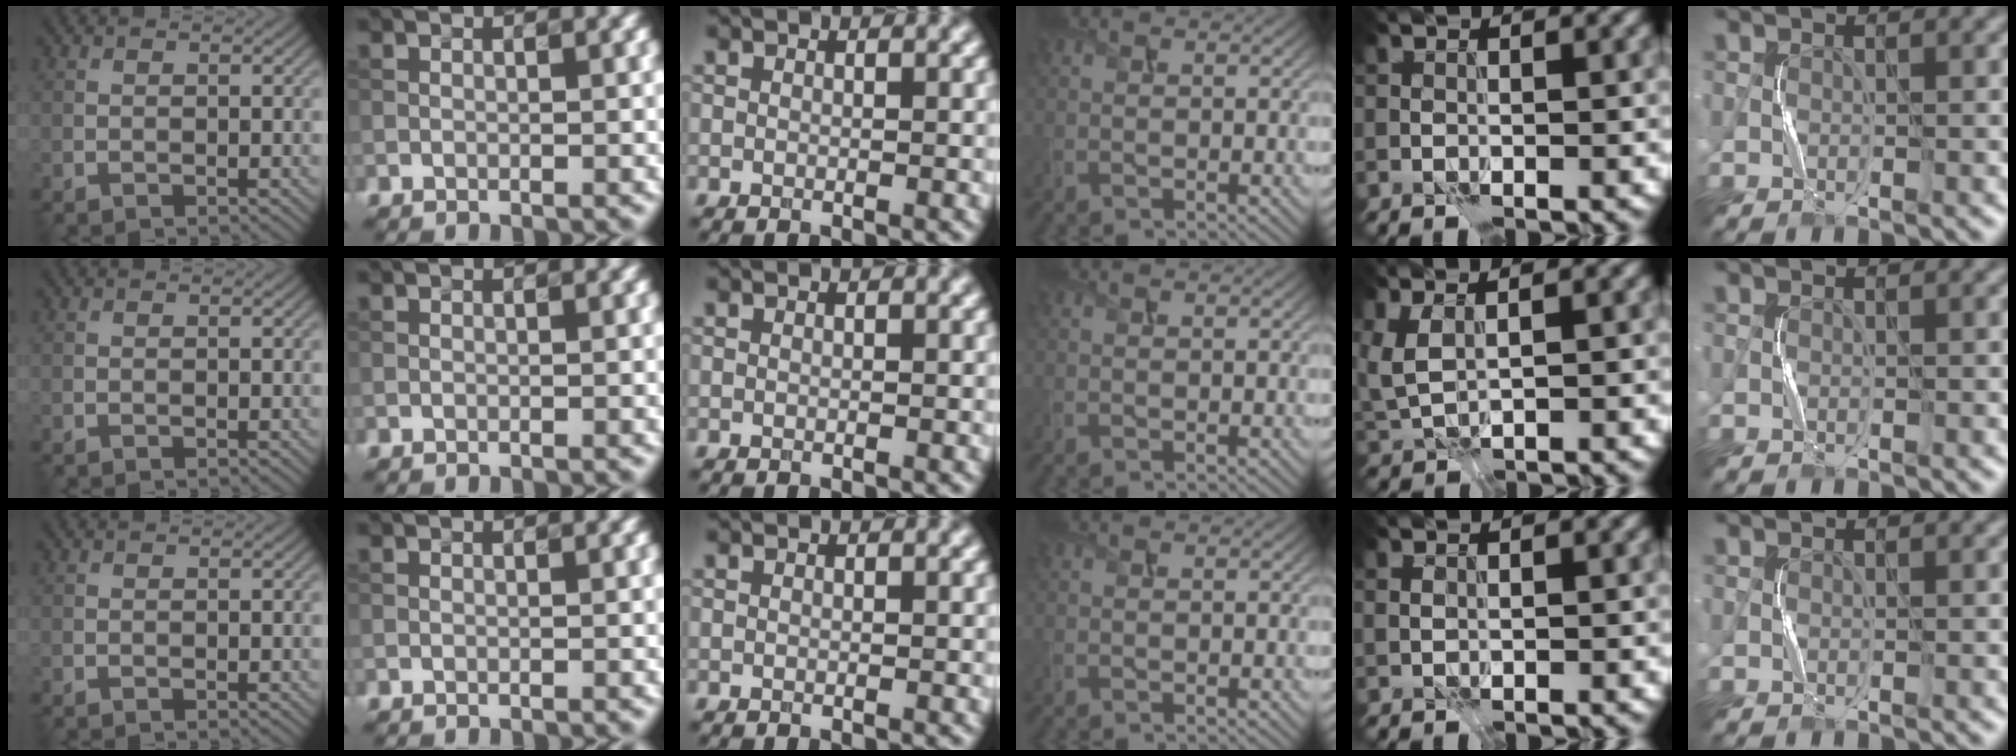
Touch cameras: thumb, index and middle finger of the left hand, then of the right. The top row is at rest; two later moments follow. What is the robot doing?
{"motion": "press", "object": "toy piano key"}